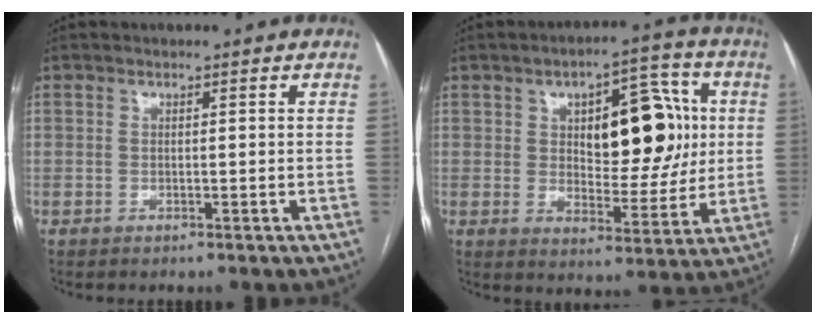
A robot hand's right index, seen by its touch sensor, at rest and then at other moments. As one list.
[{"total": 14.4, "force": [2.9, 6.2, 12.7], "torque": [-0.168, 0.027, 0.051]}]